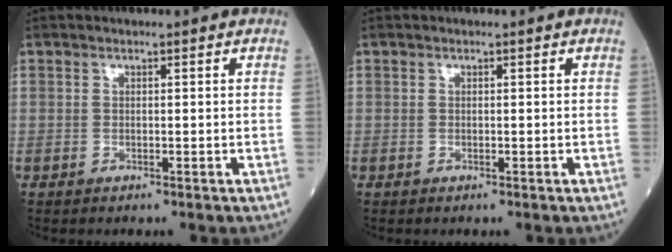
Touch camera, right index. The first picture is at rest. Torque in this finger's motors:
{"motor_torque": [0.00, 0.00, -0.04, 0.01]}